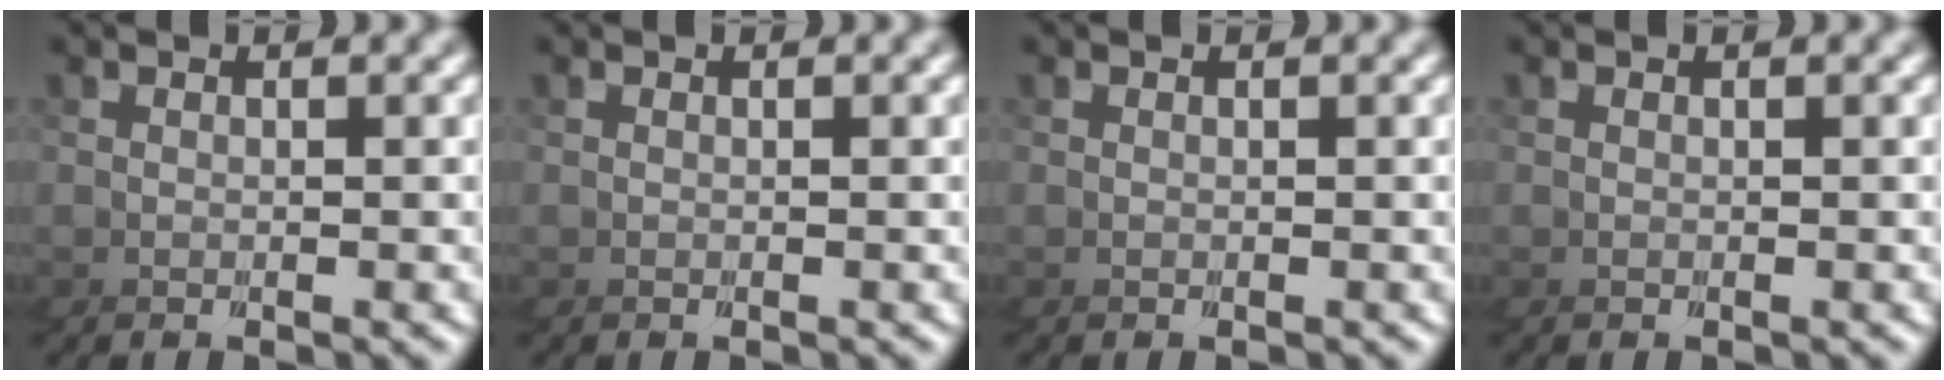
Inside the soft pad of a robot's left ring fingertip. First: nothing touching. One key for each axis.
{"total": 0.0}
{"total": 0.0}
{"total": 0.0}